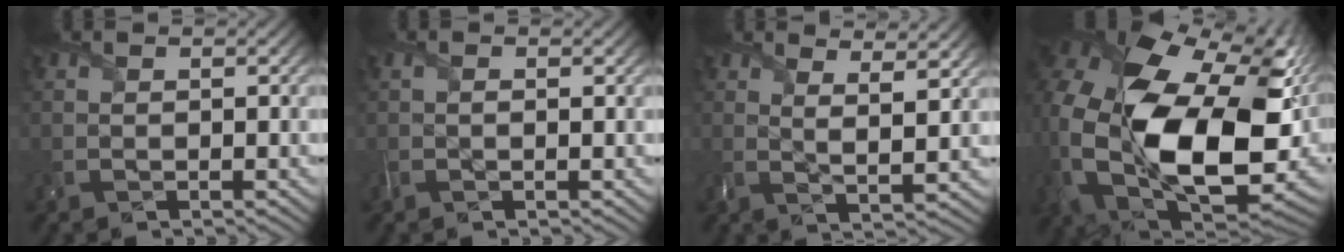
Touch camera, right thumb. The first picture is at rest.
{"total": 1.2, "force": [0.0, 0.6, 1.0], "torque": [-0.026, 0.000, -0.002]}
{"total": 4.7, "force": [2.8, 1.2, 3.6], "torque": [-0.068, -0.006, 0.051]}
{"total": 21.9, "force": [0.2, 13.9, 16.9], "torque": [-0.402, -0.076, 0.045]}